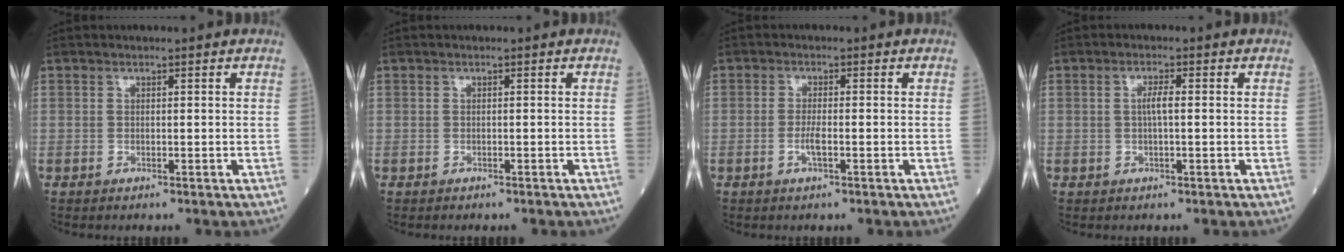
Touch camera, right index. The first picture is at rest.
{"total": 0.0}
{"total": 2.2, "force": [-0.8, 0.3, 2.1], "torque": [-0.043, -0.001, -0.017]}
{"total": 2.0, "force": [0.0, 0.2, 2.0], "torque": [-0.040, 0.003, 0.000]}